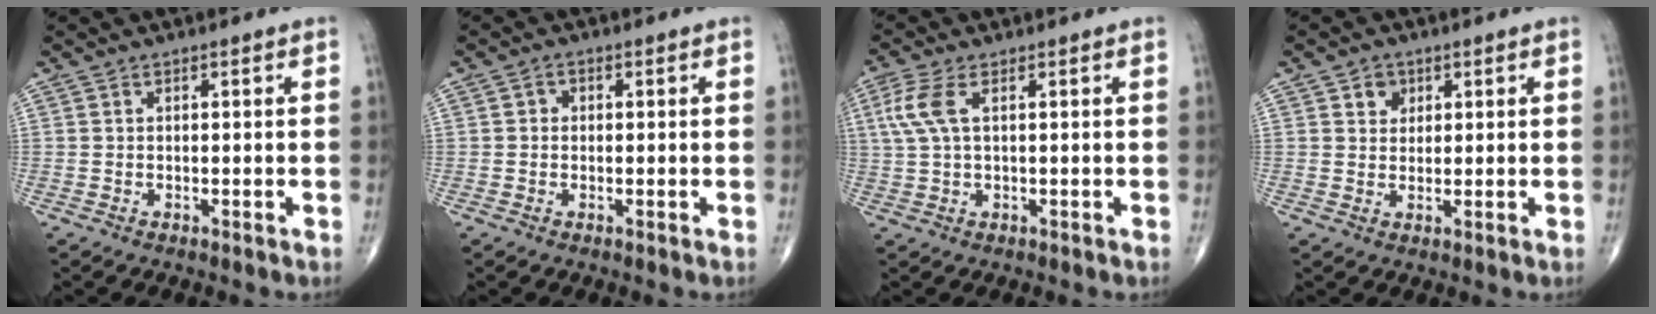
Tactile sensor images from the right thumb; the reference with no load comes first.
{"total": 1.5, "force": [0.0, 1.3, 0.6], "torque": [-0.002, 0.006, -0.003]}
{"total": 5.6, "force": [1.6, 2.2, 4.9], "torque": [-0.141, 0.013, 0.037]}
{"total": 3.2, "force": [1.5, 2.6, 1.1], "torque": [0.002, -0.007, 0.021]}